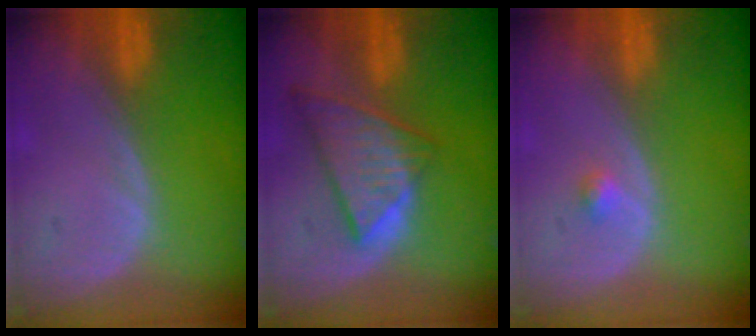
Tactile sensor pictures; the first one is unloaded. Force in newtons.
{"total": 8.7, "press": 7.5, "slide": 4.4}
{"total": 1.0, "press": 1.0, "slide": 0.1}